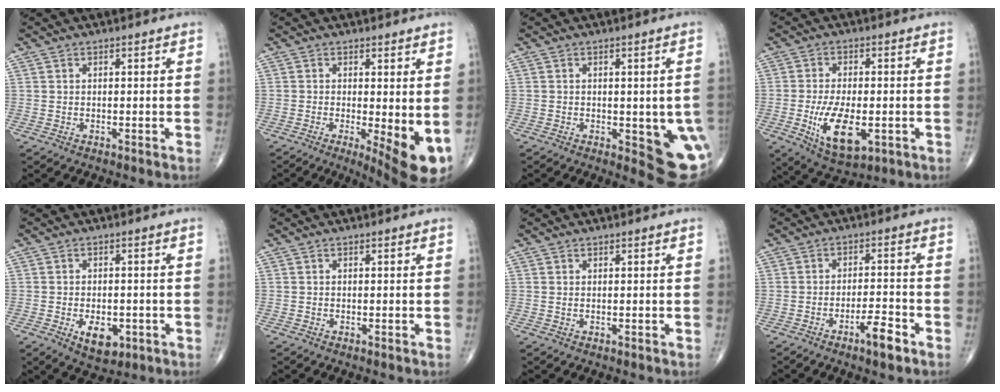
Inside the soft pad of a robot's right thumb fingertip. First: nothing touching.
{"total": 9.1, "force": [-1.6, 2.6, 8.6], "torque": [-0.119, -0.022, -0.018]}
{"total": 10.9, "force": [-2.1, 4.1, 9.8], "torque": [-0.090, -0.012, -0.017]}
{"total": 11.4, "force": [-2.9, 5.4, 9.6], "torque": [-0.167, -0.010, -0.039]}
{"total": 6.3, "force": [-2.2, 3.7, 4.6], "torque": [-0.059, 0.002, -0.024]}
{"total": 0.0}
{"total": 0.0}
{"total": 5.5, "force": [-3.4, 1.3, 4.2], "torque": [-0.069, 0.022, -0.053]}